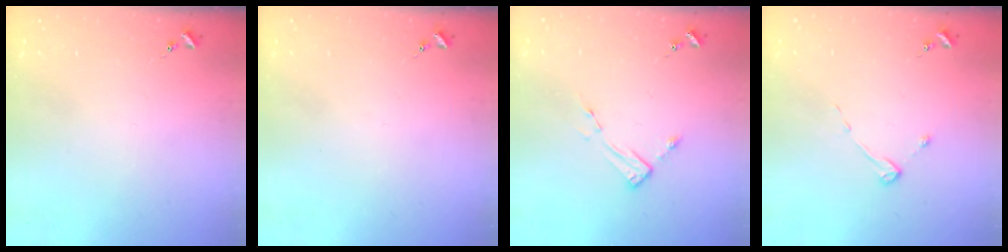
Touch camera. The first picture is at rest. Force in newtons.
{"total": 0.0}
{"total": 4.4, "press": 4.4, "slide": 0.3}
{"total": 2.9, "press": 2.8, "slide": 0.3}